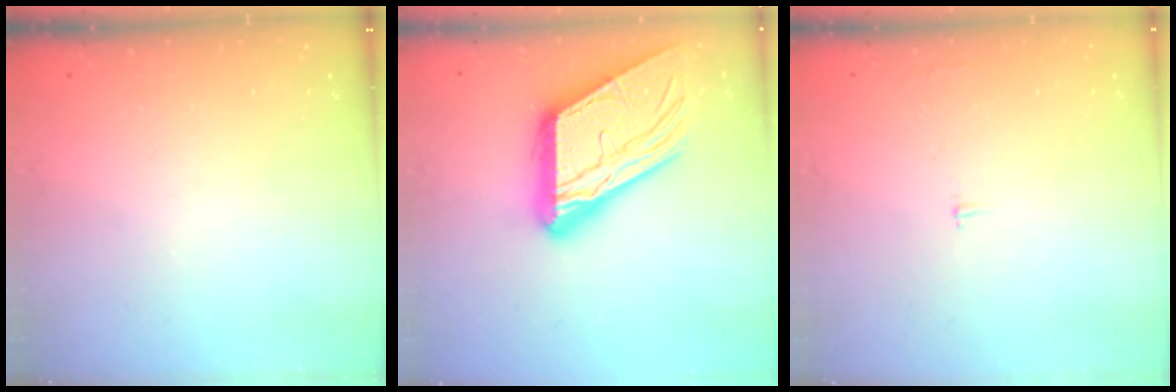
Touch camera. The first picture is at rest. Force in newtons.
{"total": 20.7, "press": 20.6, "slide": 2.1}
{"total": 1.8, "press": 1.8, "slide": 0.1}